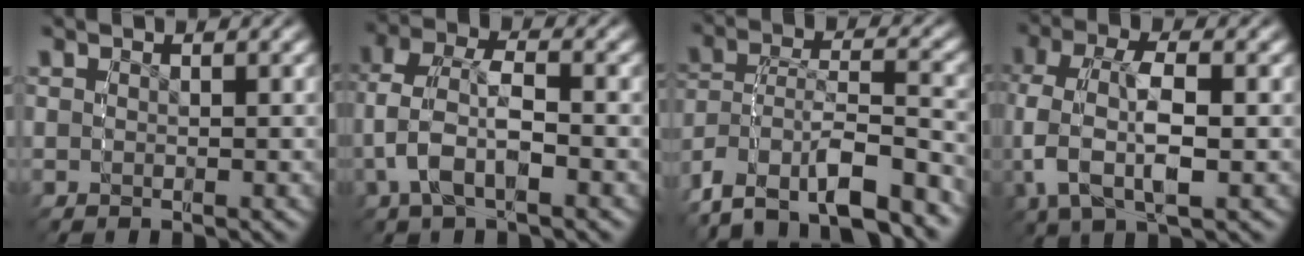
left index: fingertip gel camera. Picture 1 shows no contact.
{"total": 5.5, "force": [-0.7, 3.7, 4.1], "torque": [-0.093, -0.011, -0.008]}
{"total": 10.8, "force": [-7.5, 6.3, 4.6], "torque": [-0.103, -0.031, -0.112]}
{"total": 7.6, "force": [-0.1, 4.9, 5.9], "torque": [-0.144, -0.007, -0.001]}